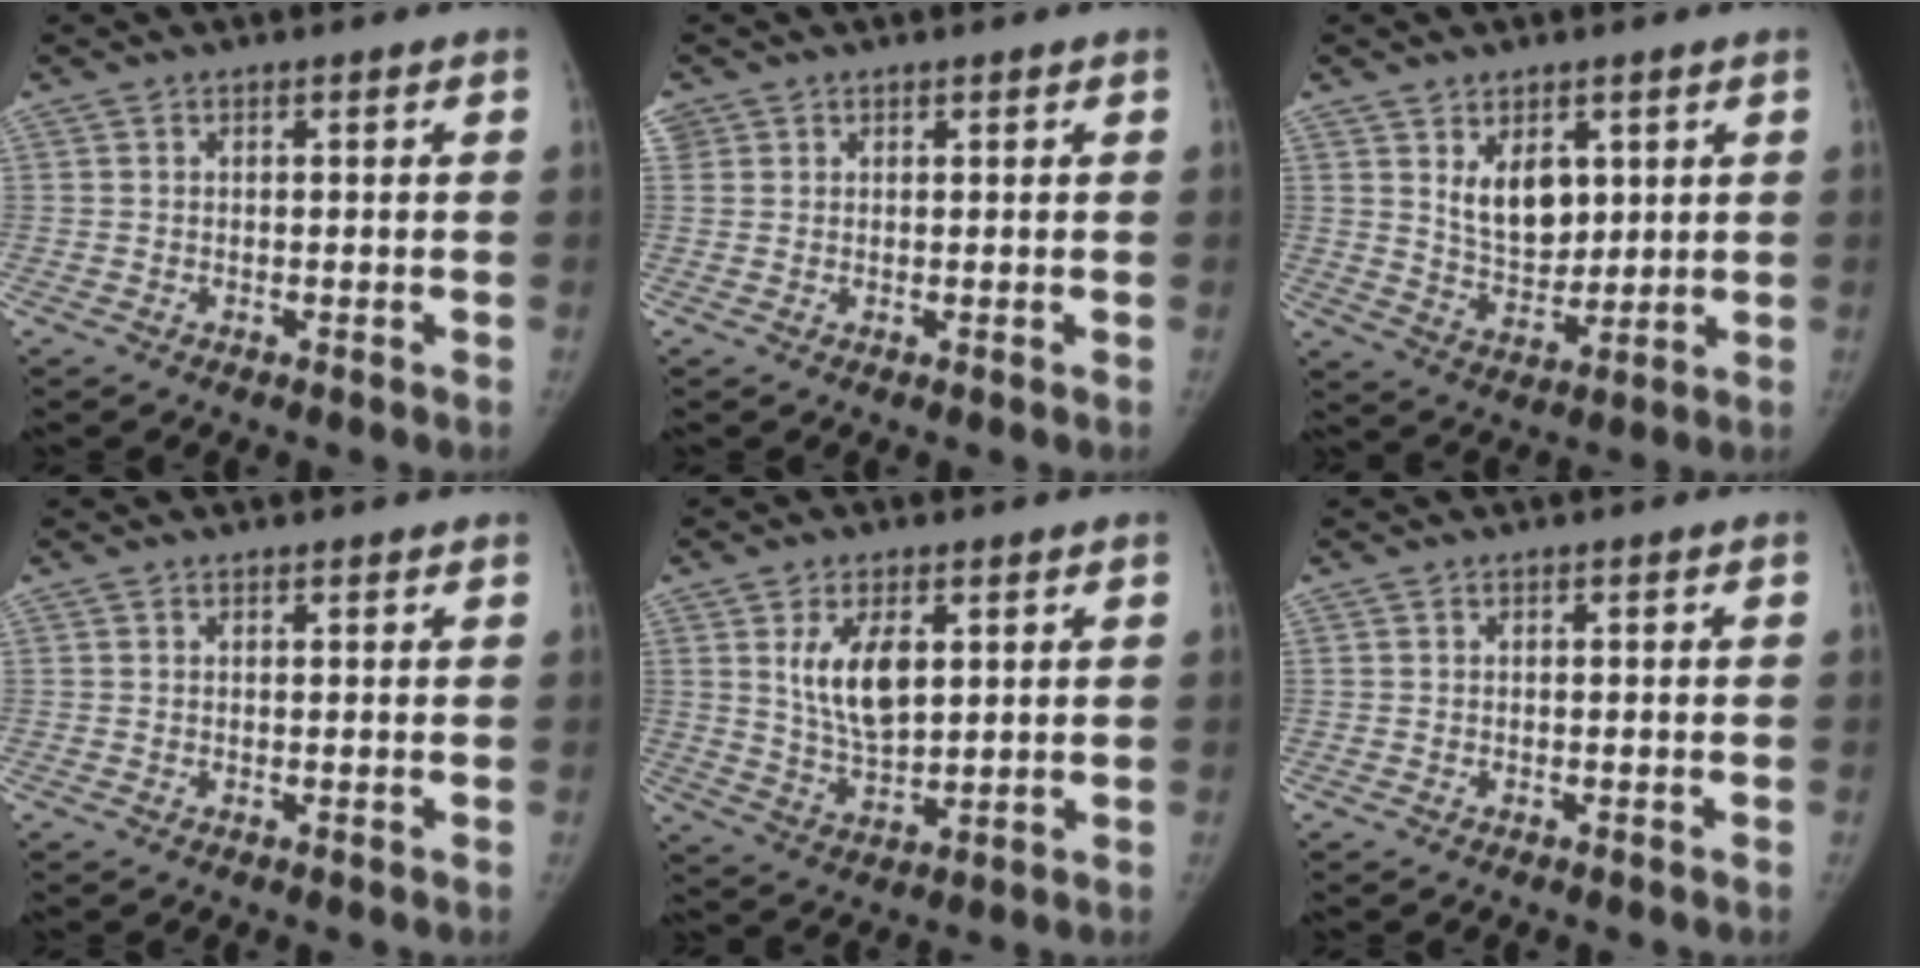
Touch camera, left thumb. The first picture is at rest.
{"total": 1.5, "force": [0.9, 1.2, -0.1], "torque": [0.019, -0.003, 0.009]}
{"total": 8.9, "force": [3.3, 5.7, 5.9], "torque": [-0.067, -0.030, 0.070]}
{"total": 0.9, "force": [0.8, 0.4, 0.2], "torque": [0.000, -0.004, 0.011]}
{"total": 9.6, "force": [3.1, 5.1, 7.6], "torque": [-0.121, -0.020, 0.066]}
{"total": 0.0}